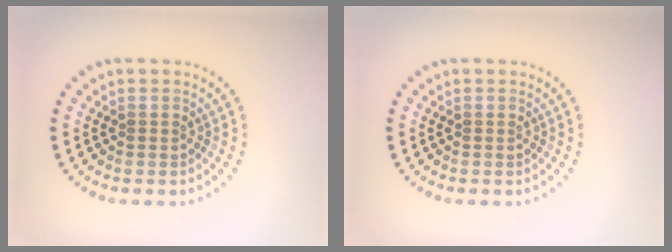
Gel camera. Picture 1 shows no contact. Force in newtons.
{"total": 0.0}